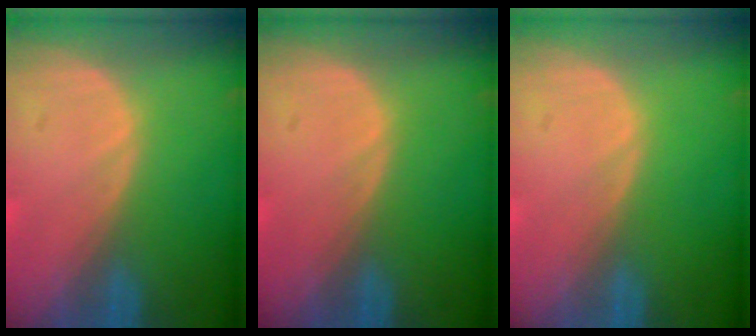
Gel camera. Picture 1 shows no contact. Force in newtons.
{"total": 0.0}
{"total": 0.0}